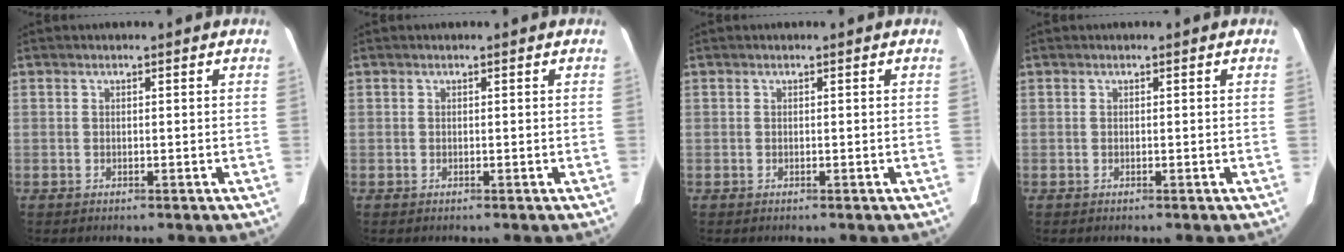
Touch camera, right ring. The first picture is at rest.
{"total": 0.0}
{"total": 0.0}
{"total": 0.0}